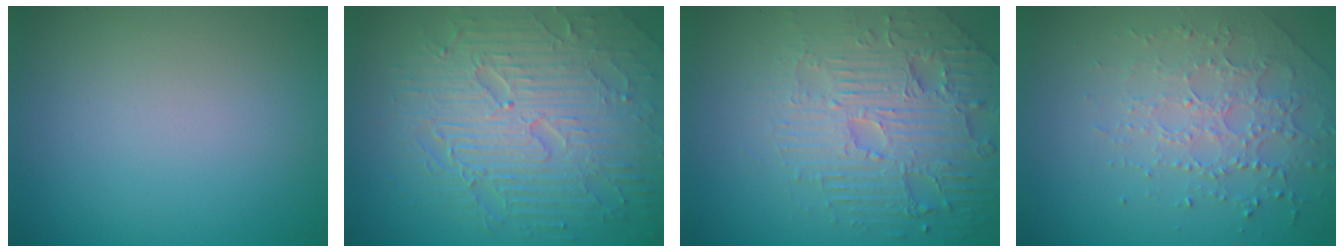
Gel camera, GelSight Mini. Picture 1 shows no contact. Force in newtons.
{"total": 9.0, "press": 6.4, "slide": 6.4}
{"total": 6.7, "press": 5.2, "slide": 4.2}
{"total": 2.6, "press": 2.4, "slide": 1.1}